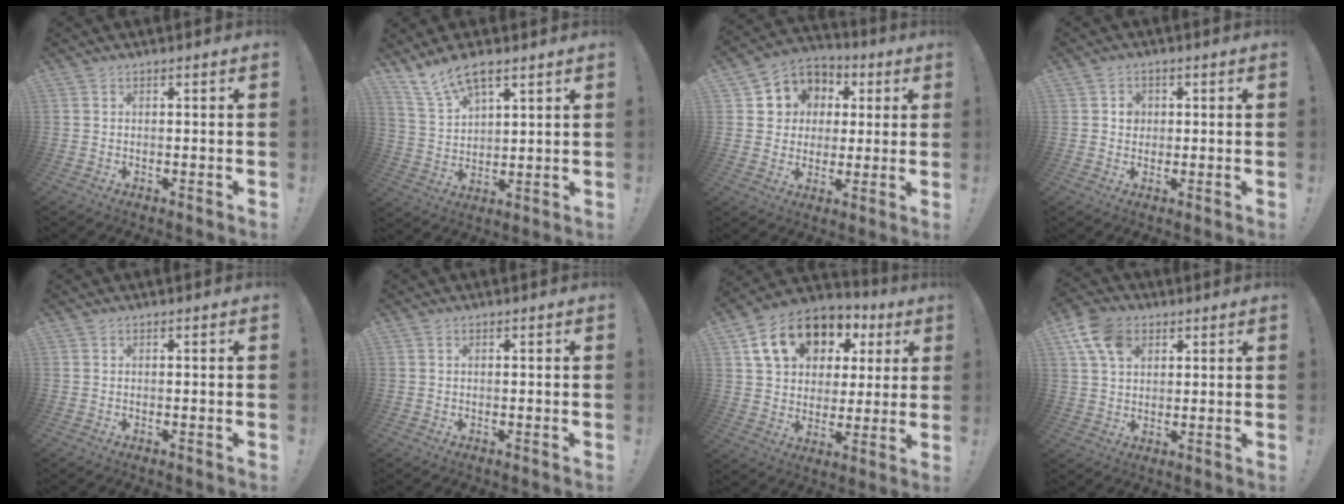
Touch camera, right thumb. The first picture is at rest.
{"total": 9.7, "force": [7.2, 3.7, 5.3], "torque": [-0.106, -0.032, 0.138]}
{"total": 8.3, "force": [1.4, 8.0, 1.5], "torque": [-0.018, -0.011, 0.036]}
{"total": 3.2, "force": [0.3, 3.0, 1.2], "torque": [-0.009, -0.002, 0.002]}
{"total": 0.0}
{"total": 0.0}
{"total": 17.6, "force": [8.6, 12.4, 9.1], "torque": [-0.144, -0.031, 0.167]}
{"total": 11.9, "force": [5.4, 8.3, 6.5], "torque": [-0.116, -0.012, 0.105]}